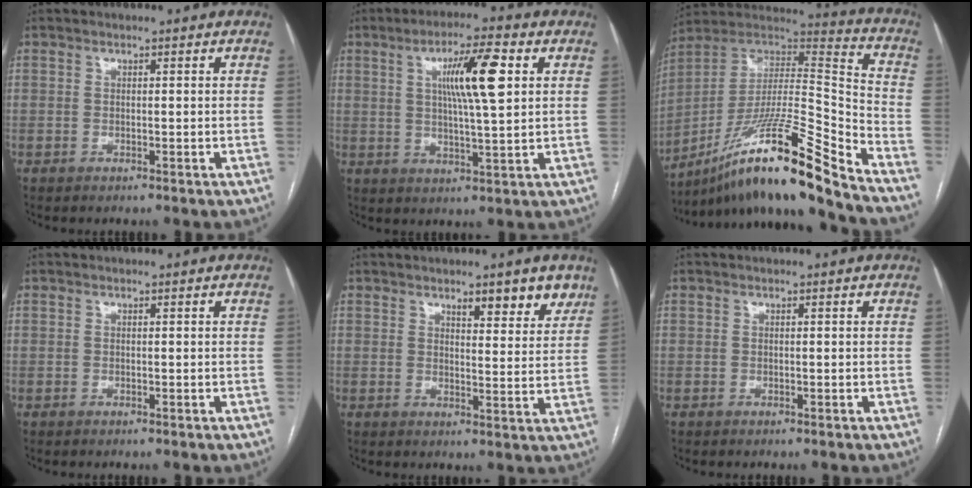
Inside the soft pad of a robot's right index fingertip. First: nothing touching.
{"total": 10.1, "force": [2.9, 0.8, 9.6], "torque": [-0.162, 0.007, 0.048]}
{"total": 21.2, "force": [-15.8, -0.9, 14.1], "torque": [-0.257, 0.013, -0.281]}
{"total": 0.0}
{"total": 6.0, "force": [4.4, 1.6, 3.7], "torque": [-0.042, -0.012, 0.055]}
{"total": 0.0}